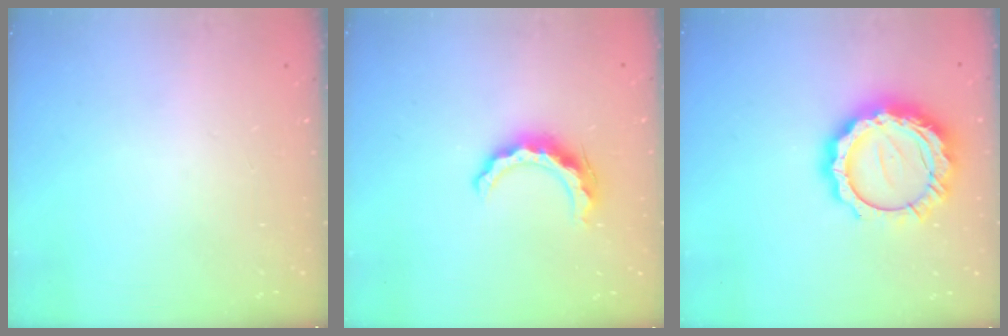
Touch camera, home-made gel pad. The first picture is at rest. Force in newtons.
{"total": 10.1, "press": 10.1, "slide": 0.6}
{"total": 17.5, "press": 17.5, "slide": 1.3}